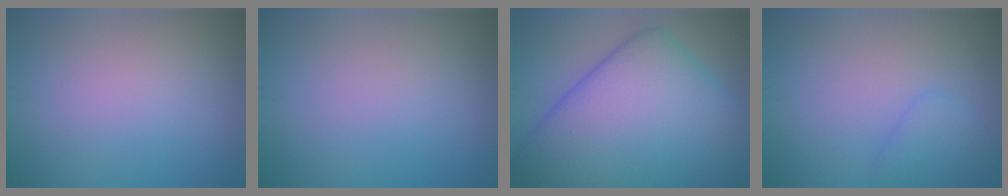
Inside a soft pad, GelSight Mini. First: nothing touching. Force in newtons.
{"total": 0.0}
{"total": 16.5, "press": 16.5, "slide": 0.2}
{"total": 1.8, "press": 1.8, "slide": 0.1}